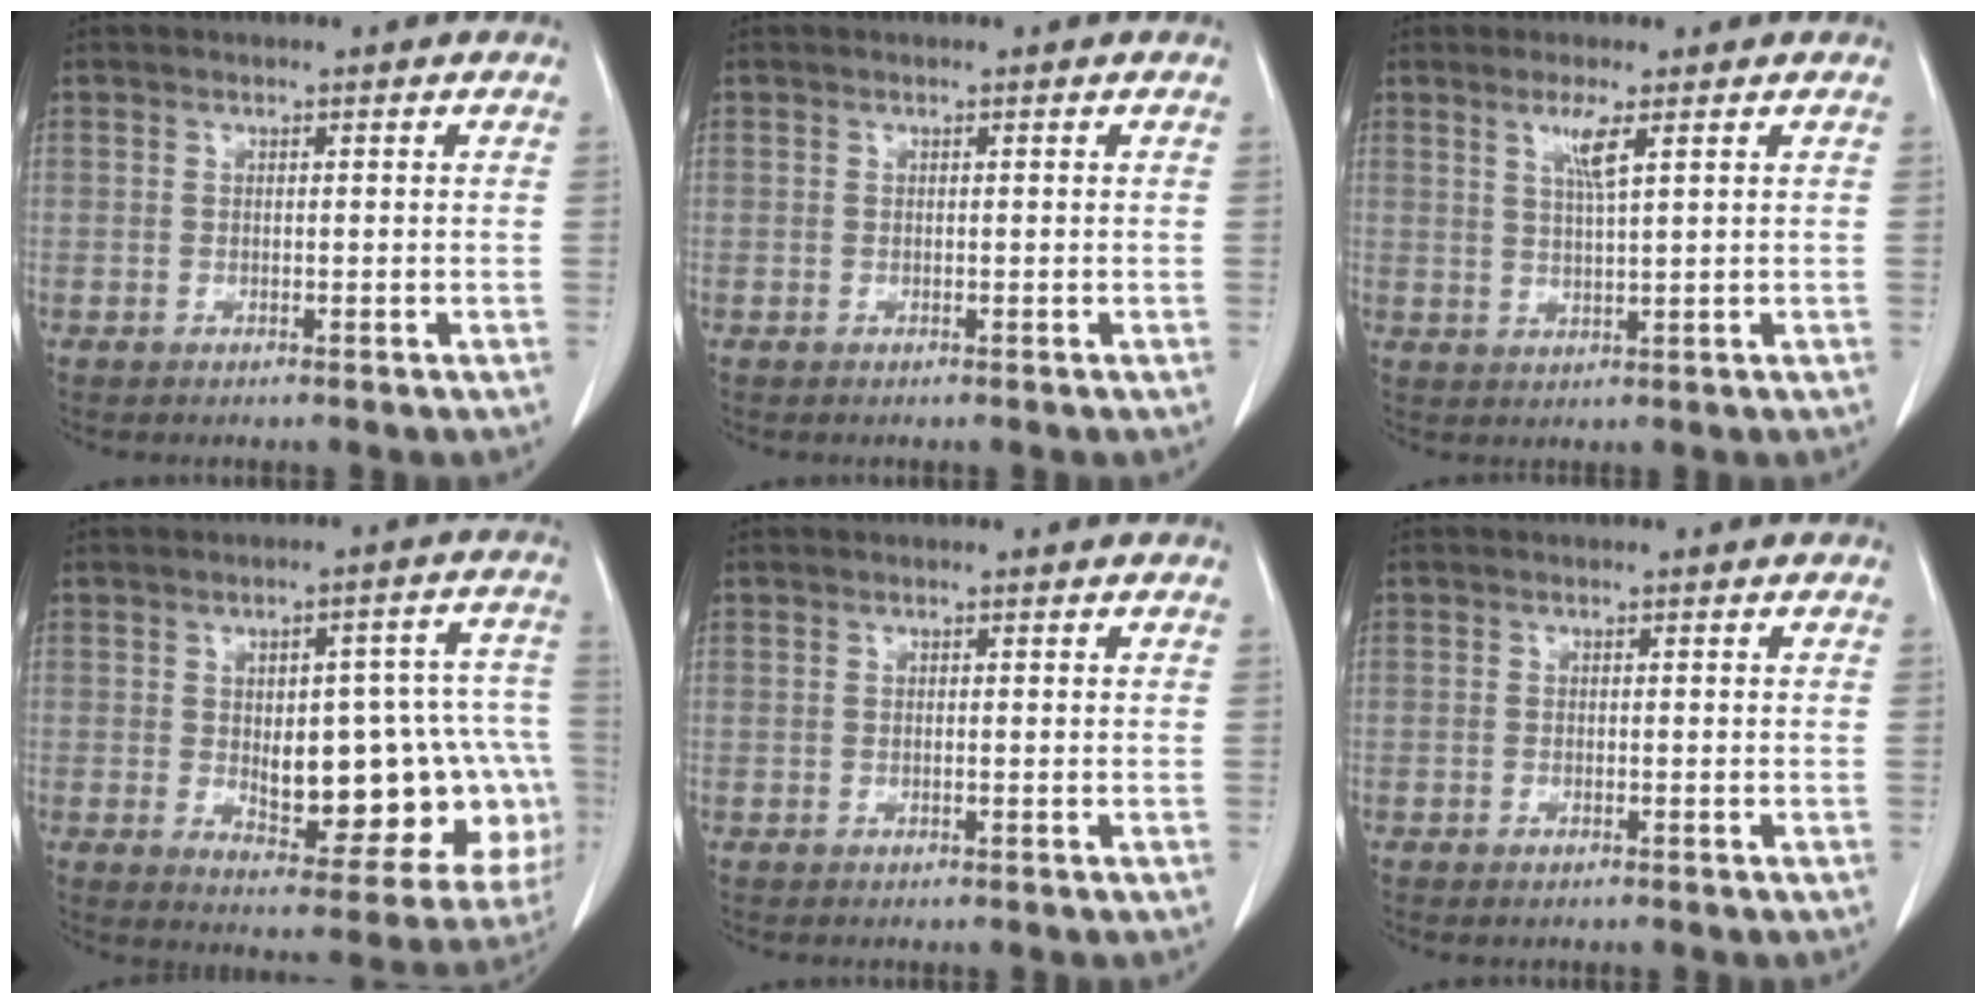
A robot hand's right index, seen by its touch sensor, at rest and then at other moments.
{"total": 0.0}
{"total": 3.6, "force": [1.7, -0.3, 3.1], "torque": [-0.064, -0.004, 0.036]}
{"total": 20.5, "force": [-2.6, 8.0, 18.7], "torque": [-0.170, 0.033, -0.002]}
{"total": 0.0}
{"total": 0.8, "force": [-0.6, 0.3, 0.5], "torque": [-0.013, -0.002, -0.006]}